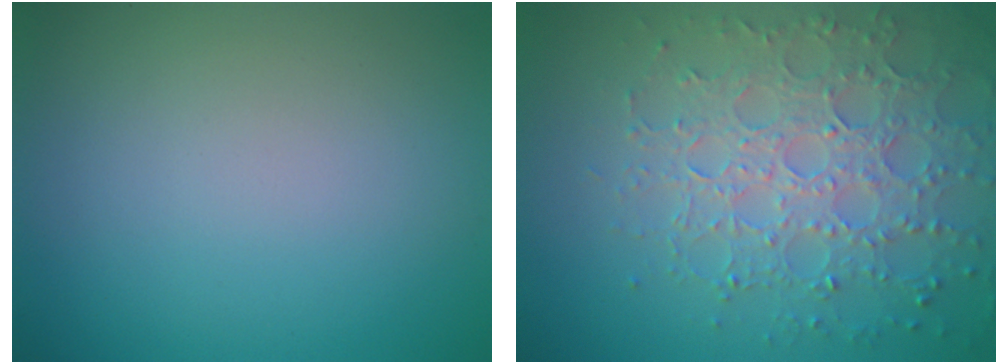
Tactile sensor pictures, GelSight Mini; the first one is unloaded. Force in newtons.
{"total": 6.1, "press": 5.0, "slide": 3.6}